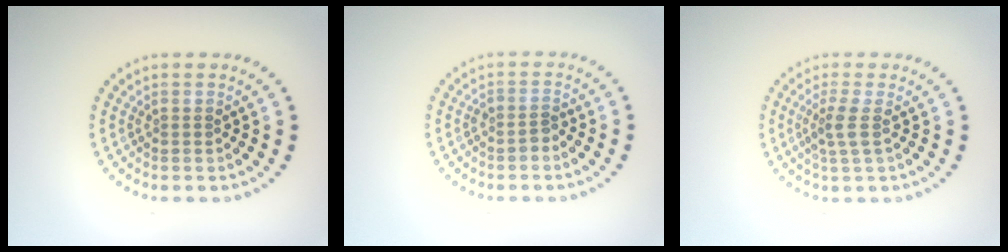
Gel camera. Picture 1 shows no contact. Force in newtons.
{"total": 1.3, "press": 0.9, "slide": 0.9}
{"total": 2.0, "press": 1.5, "slide": 1.3}